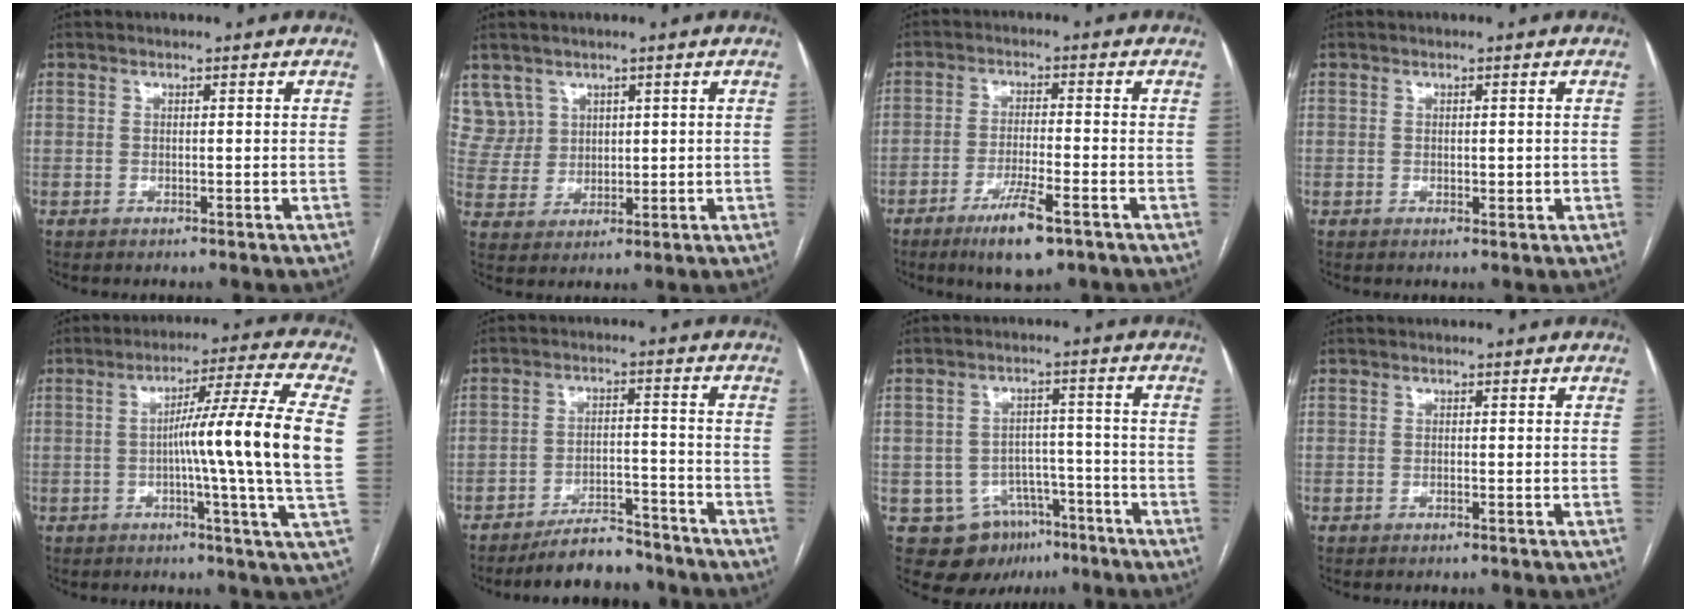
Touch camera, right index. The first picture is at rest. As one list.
[{"total": 6.1, "force": [3.5, 5.0, -0.1], "torque": [0.002, 0.015, 0.080]}, {"total": 7.9, "force": [-4.8, 1.1, 6.2], "torque": [-0.114, -0.014, -0.078]}, {"total": 1.4, "force": [-0.1, 0.8, 1.2], "torque": [-0.016, -0.001, 0.001]}, {"total": 15.5, "force": [0.2, -2.1, 15.4], "torque": [-0.232, 0.000, -0.009]}, {"total": 7.7, "force": [-7.0, 2.3, 2.0], "torque": [-0.029, 0.007, -0.117]}, {"total": 10.1, "force": [-5.5, 7.8, 3.2], "torque": [-0.045, 0.020, -0.072]}, {"total": 0.0}]